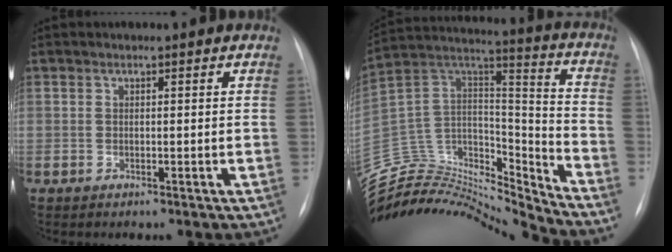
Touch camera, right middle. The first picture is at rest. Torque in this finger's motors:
{"motor_torque": [-0.78, -1.02, -0.20, -0.04]}